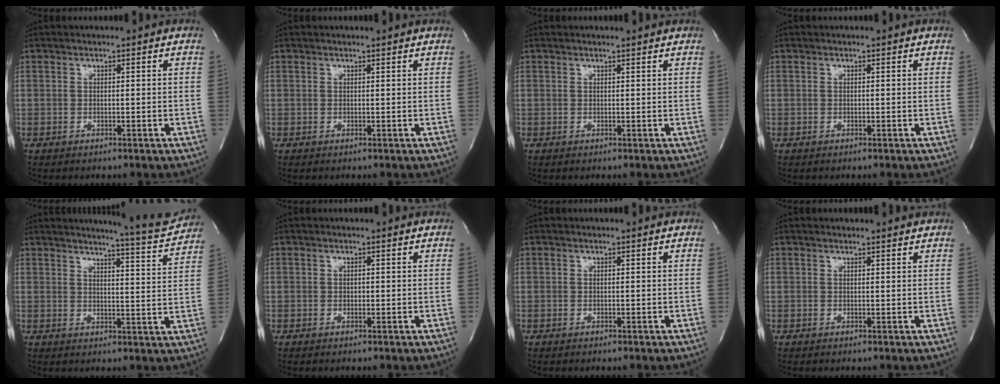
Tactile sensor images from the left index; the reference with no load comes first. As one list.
[{"total": 0.9, "force": [0.9, -0.1, 0.2], "torque": [-0.009, 0.002, 0.011]}, {"total": 1.5, "force": [1.4, -0.1, 0.3], "torque": [-0.010, 0.003, 0.017]}, {"total": 0.0}, {"total": 10.9, "force": [10.5, -0.4, 2.8], "torque": [-0.039, -0.044, 0.122]}, {"total": 0.0}, {"total": 0.0}, {"total": 3.0, "force": [2.9, 0.2, 0.5], "torque": [-0.012, 0.004, 0.029]}]